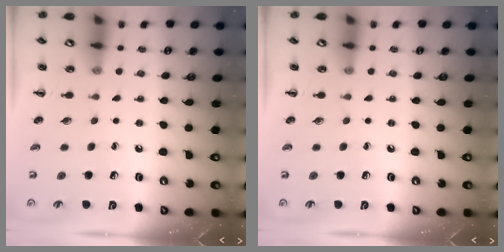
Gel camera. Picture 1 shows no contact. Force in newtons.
{"total": 0.0}